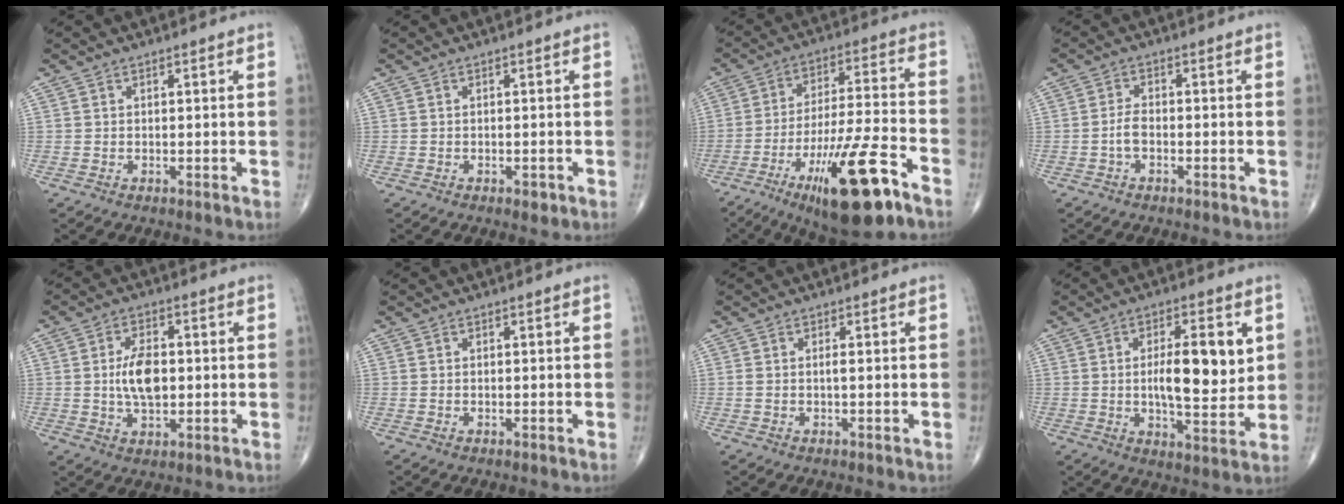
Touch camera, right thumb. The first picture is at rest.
{"total": 1.3, "force": [-0.7, 0.7, 1.0], "torque": [-0.012, 0.002, -0.008]}
{"total": 19.3, "force": [-10.5, 4.1, 15.6], "torque": [-0.281, 0.042, -0.170]}
{"total": 2.6, "force": [-1.0, 1.2, 2.1], "torque": [-0.044, 0.012, -0.023]}
{"total": 8.0, "force": [0.1, 4.4, 6.7], "torque": [-0.113, 0.001, 0.000]}
{"total": 0.0}
{"total": 1.0, "force": [0.0, 0.2, 1.0], "torque": [-0.022, 0.000, 0.001]}
{"total": 12.8, "force": [2.1, 4.6, 11.7], "torque": [-0.167, -0.018, 0.035]}